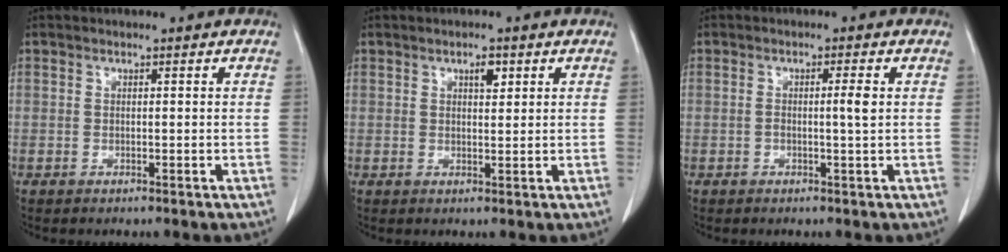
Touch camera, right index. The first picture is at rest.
{"total": 2.1, "force": [1.1, 0.8, 1.6], "torque": [-0.026, -0.003, 0.017]}
{"total": 2.2, "force": [0.1, -0.2, 2.1], "torque": [-0.037, -0.001, -0.001]}